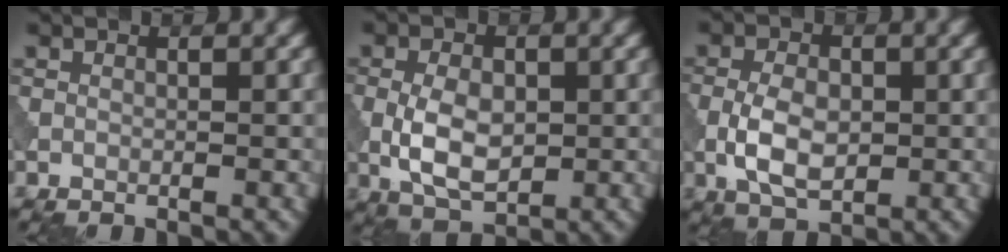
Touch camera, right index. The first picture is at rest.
{"total": 5.1, "force": [-0.5, 3.0, 4.1], "torque": [-0.081, -0.002, -0.011]}
{"total": 4.6, "force": [-0.8, 2.7, 3.6], "torque": [-0.073, -0.002, -0.018]}